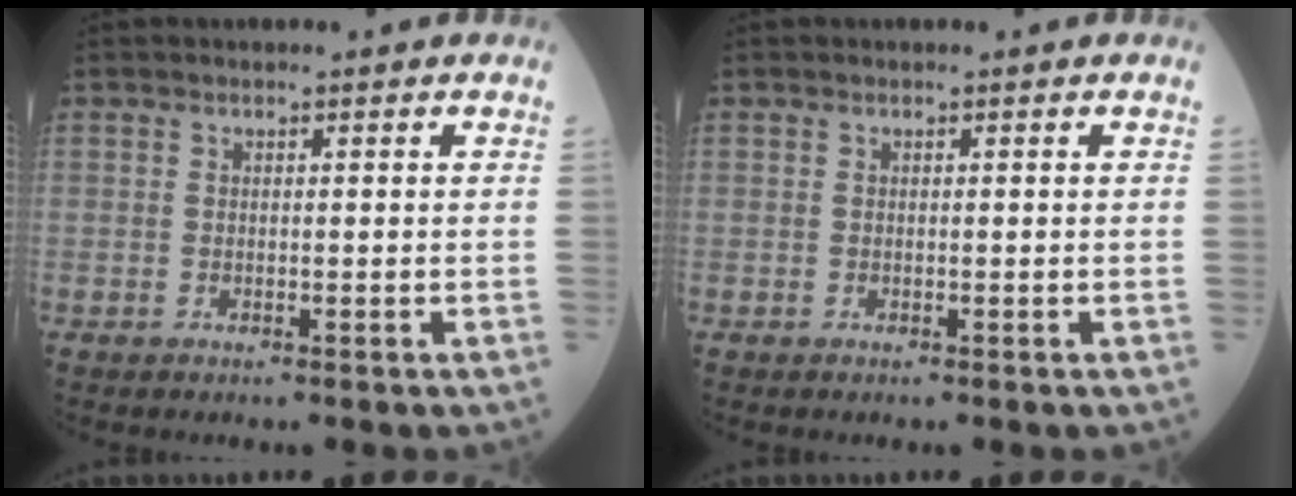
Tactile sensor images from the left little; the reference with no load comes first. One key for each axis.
{"total": 0.0}